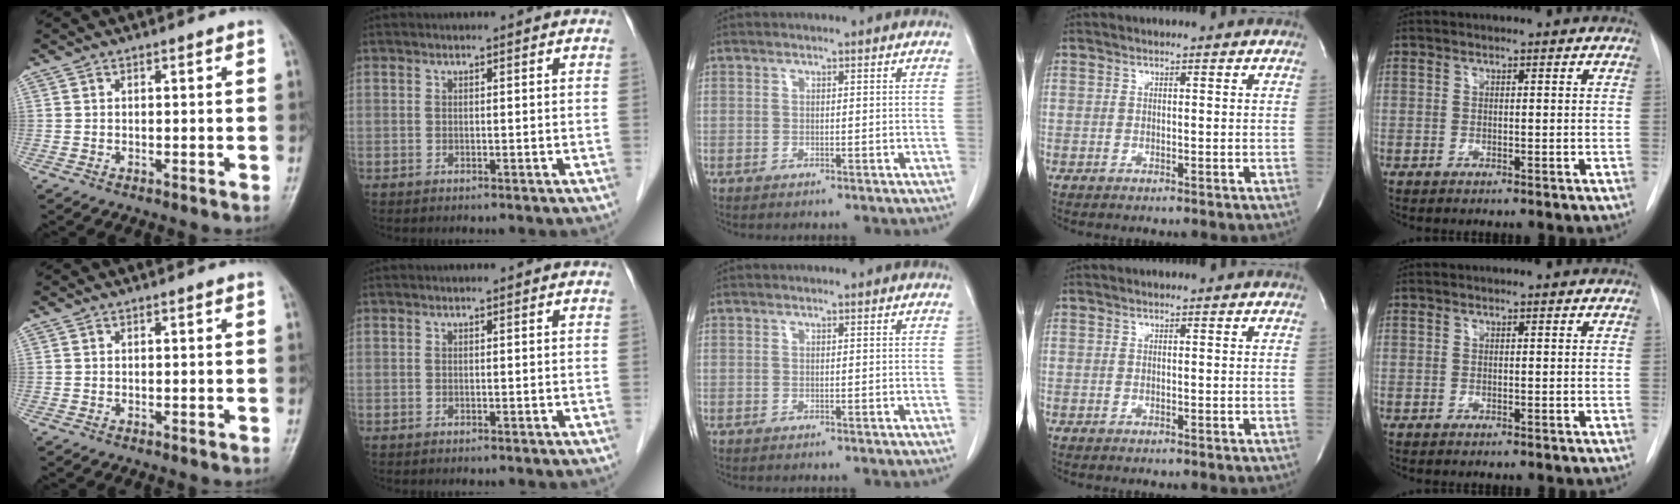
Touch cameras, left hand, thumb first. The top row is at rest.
{}